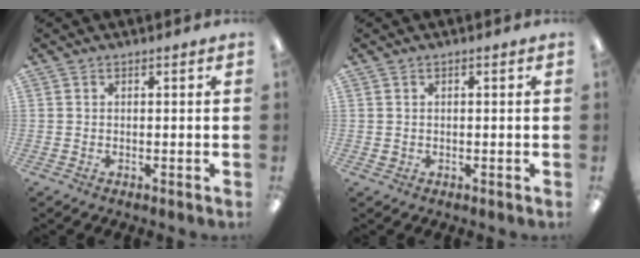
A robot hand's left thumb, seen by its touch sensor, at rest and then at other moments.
{"total": 0.7, "force": [0.2, 0.7, 0.2], "torque": [-0.004, 0.006, 0.002]}